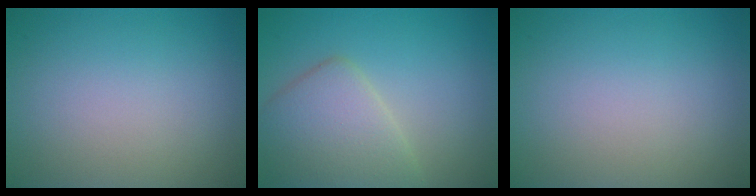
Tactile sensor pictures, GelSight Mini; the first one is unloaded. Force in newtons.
{"total": 5.2, "press": 5.2, "slide": 0.3}
{"total": 0.0}